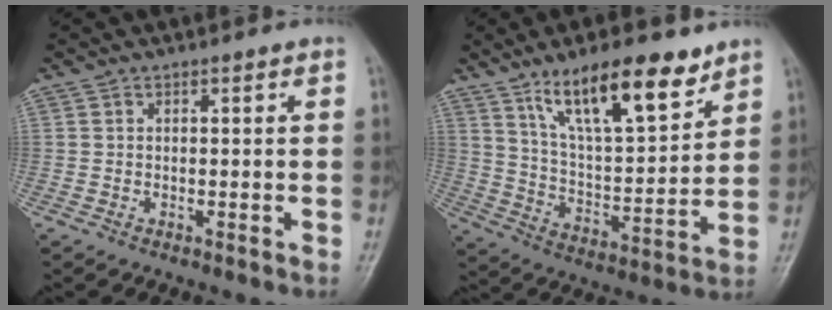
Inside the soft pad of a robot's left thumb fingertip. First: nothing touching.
{"total": 17.2, "force": [11.2, 5.5, 11.8], "torque": [-0.168, -0.054, 0.202]}